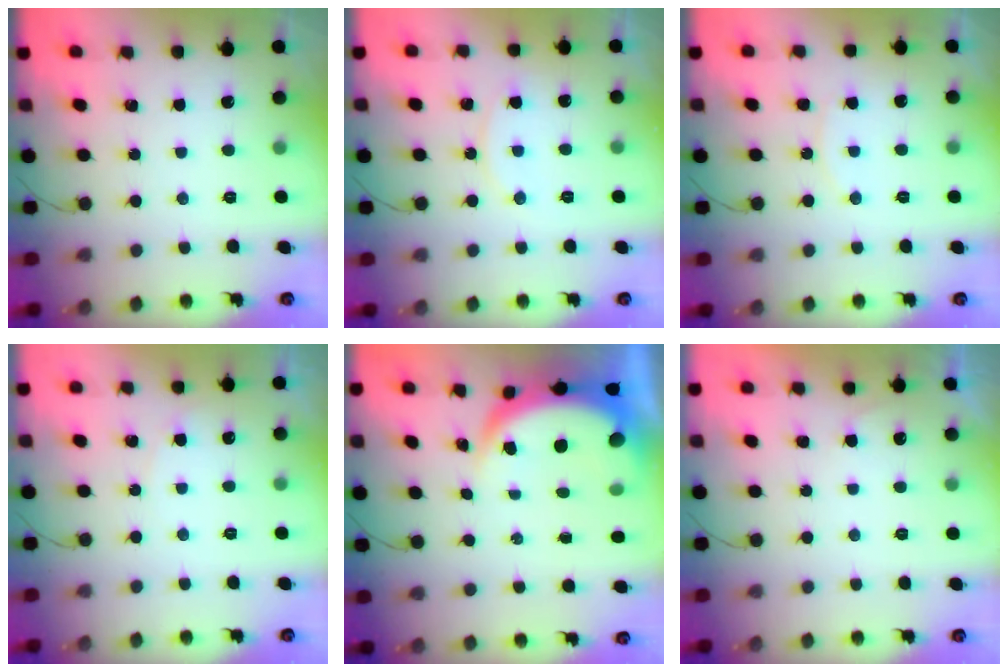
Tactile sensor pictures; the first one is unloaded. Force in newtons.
{"total": 6.1, "press": 6.1, "slide": 0.5}
{"total": 5.0, "press": 4.9, "slide": 0.4}
{"total": 2.7, "press": 2.7, "slide": 0.2}
{"total": 6.9, "press": 6.8, "slide": 0.8}
{"total": 3.3, "press": 3.3, "slide": 0.7}